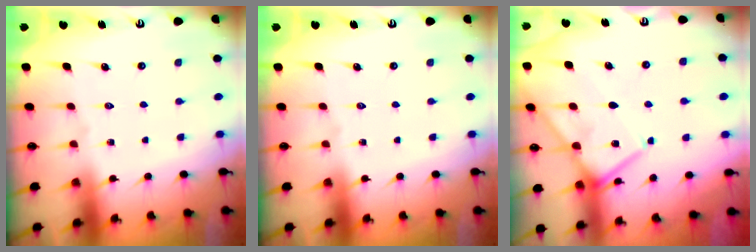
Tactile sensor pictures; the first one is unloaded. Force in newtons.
{"total": 0.0}
{"total": 11.1, "press": 11.1, "slide": 1.0}